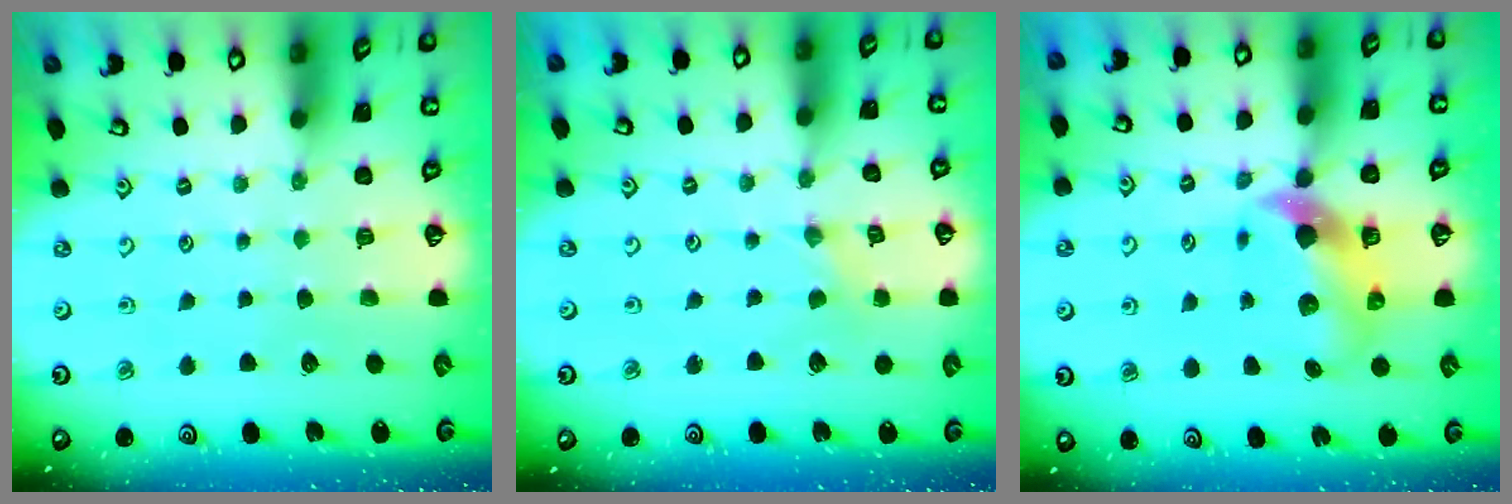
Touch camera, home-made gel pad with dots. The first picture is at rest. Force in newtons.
{"total": 0.0}
{"total": 7.4, "press": 7.3, "slide": 1.3}